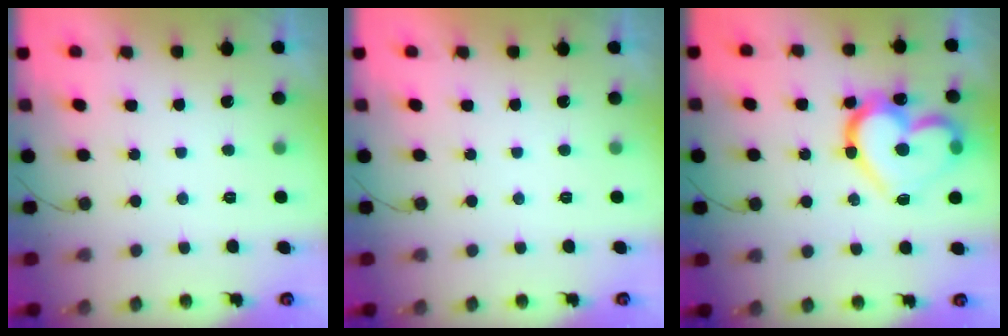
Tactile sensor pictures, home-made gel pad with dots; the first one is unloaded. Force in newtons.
{"total": 1.9, "press": 1.9, "slide": 0.1}
{"total": 19.5, "press": 19.4, "slide": 2.0}